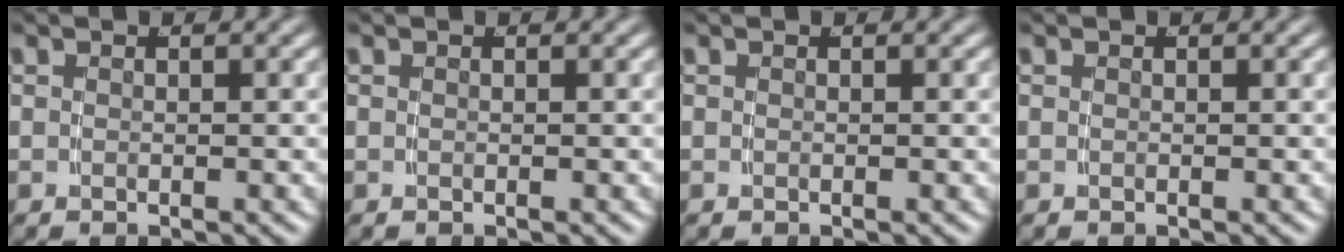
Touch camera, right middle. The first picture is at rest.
{"total": 0.0}
{"total": 0.0}
{"total": 0.0}